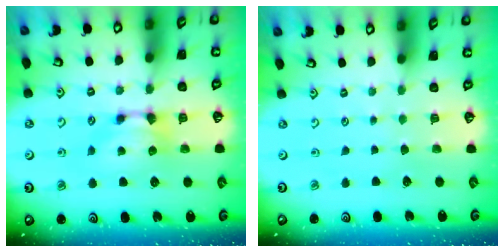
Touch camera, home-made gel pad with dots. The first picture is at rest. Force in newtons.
{"total": 7.2, "press": 7.1, "slide": 0.6}